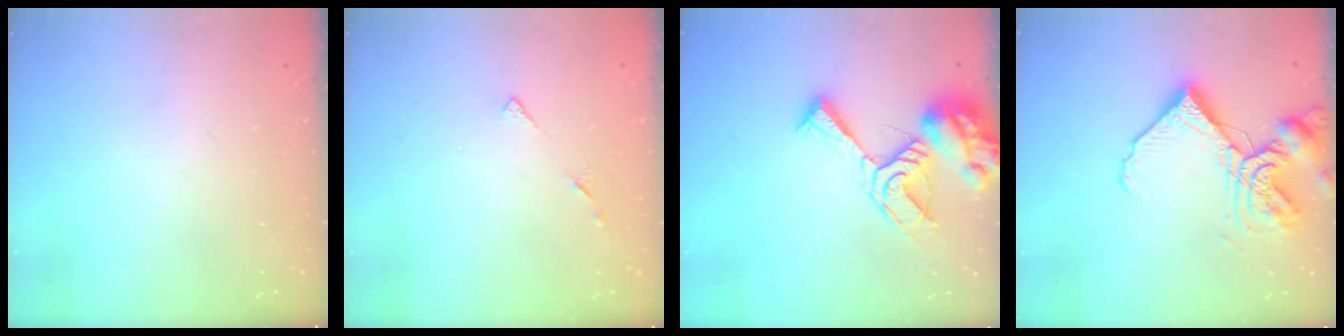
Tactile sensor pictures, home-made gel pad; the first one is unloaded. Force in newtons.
{"total": 4.9, "press": 4.8, "slide": 0.6}
{"total": 14.0, "press": 13.9, "slide": 1.4}
{"total": 14.2, "press": 14.2, "slide": 1.6}